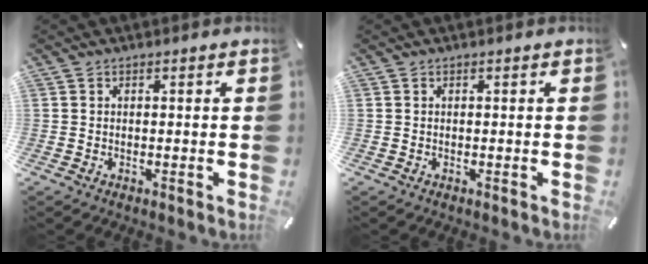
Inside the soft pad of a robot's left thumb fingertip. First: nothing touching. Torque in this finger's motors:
{"motor_torque": [-0.02, 0.02, -0.03, 0.03, 0.00]}